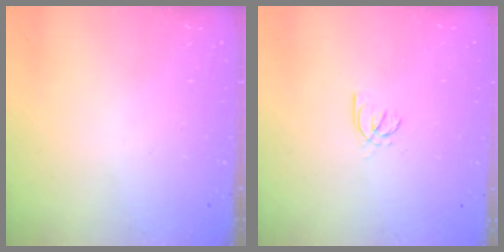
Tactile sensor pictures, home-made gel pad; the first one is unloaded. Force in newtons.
{"total": 2.0, "press": 2.0, "slide": 0.6}